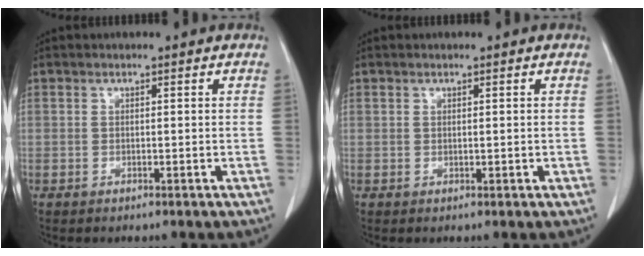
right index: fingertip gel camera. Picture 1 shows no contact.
{"total": 0.0}